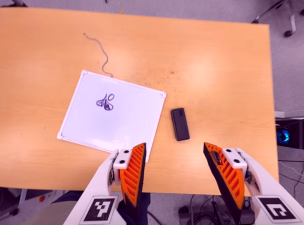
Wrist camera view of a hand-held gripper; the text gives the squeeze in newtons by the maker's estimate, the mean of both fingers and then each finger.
{"total": 0.0}